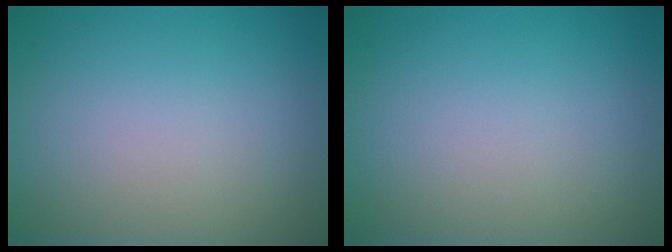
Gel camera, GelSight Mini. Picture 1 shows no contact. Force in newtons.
{"total": 0.0}